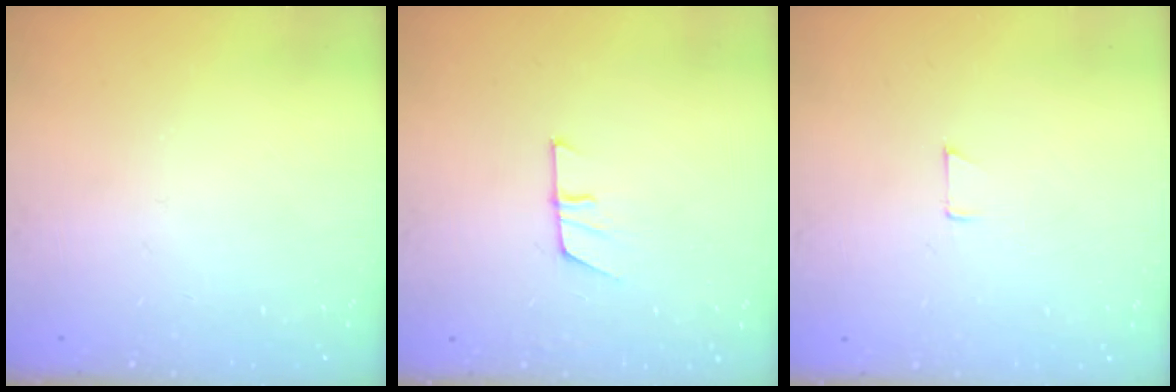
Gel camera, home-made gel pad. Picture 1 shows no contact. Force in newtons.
{"total": 7.8, "press": 7.8, "slide": 0.4}
{"total": 4.1, "press": 4.1, "slide": 0.3}